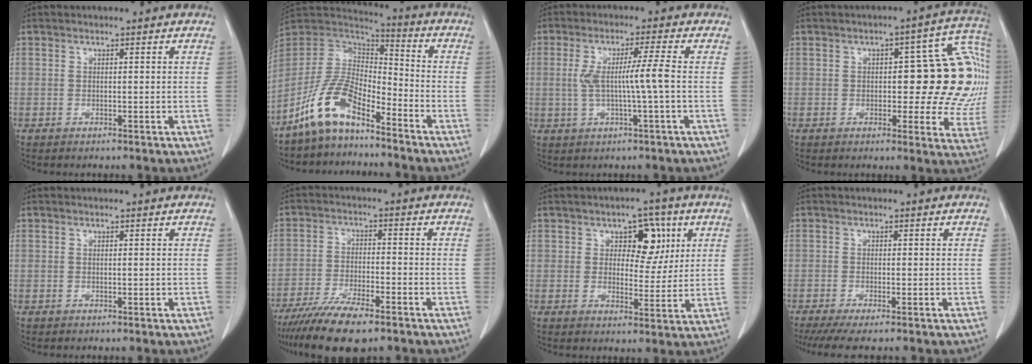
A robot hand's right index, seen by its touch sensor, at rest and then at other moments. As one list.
[{"total": 11.1, "force": [-7.9, 4.2, 6.6], "torque": [-0.147, 0.024, -0.160]}, {"total": 6.1, "force": [-0.3, -0.6, 6.1], "torque": [-0.116, 0.005, -0.003]}, {"total": 17.7, "force": [1.5, 6.8, 16.3], "torque": [-0.150, 0.035, 0.015]}, {"total": 0.0}, {"total": 10.7, "force": [-8.0, 2.3, 6.7], "torque": [-0.115, -0.022, -0.139]}, {"total": 7.2, "force": [2.7, 4.1, 5.3], "torque": [-0.059, 0.015, 0.040]}, {"total": 4.5, "force": [-3.4, 0.4, 2.8], "torque": [-0.043, -0.010, -0.060]}]